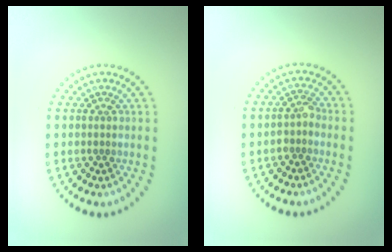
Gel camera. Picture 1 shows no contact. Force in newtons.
{"total": 1.6, "press": 1.4, "slide": 0.8}